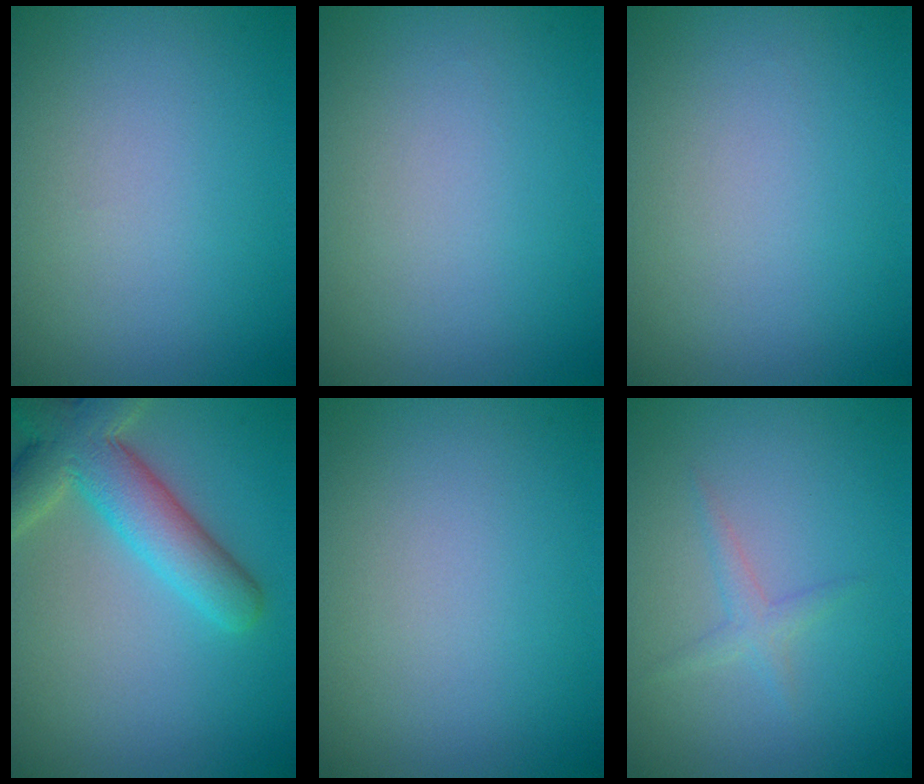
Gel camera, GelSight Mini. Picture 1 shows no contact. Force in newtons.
{"total": 0.0}
{"total": 0.0}
{"total": 7.1, "press": 7.1, "slide": 0.5}
{"total": 0.0}
{"total": 1.3, "press": 1.3, "slide": 0.0}